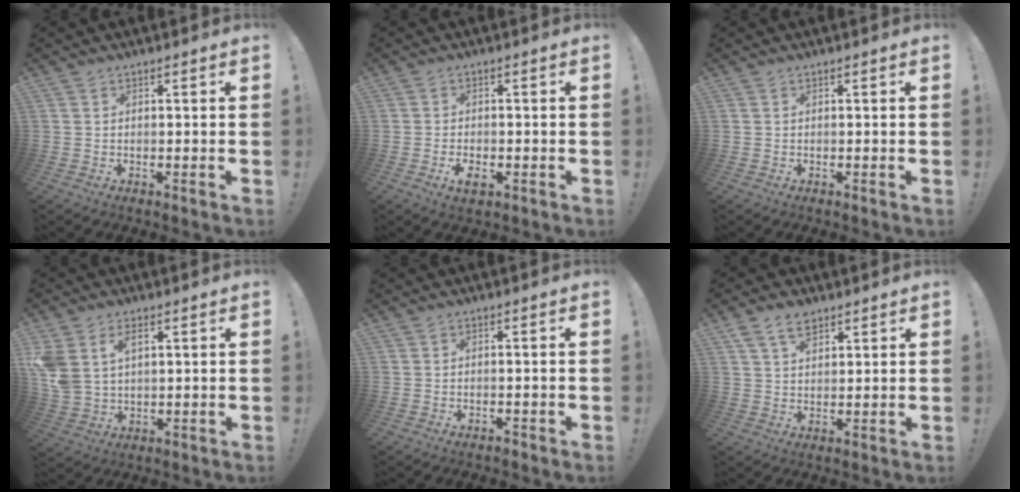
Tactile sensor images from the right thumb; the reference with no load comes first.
{"total": 3.9, "force": [-1.7, 2.2, 2.8], "torque": [-0.053, 0.003, -0.030]}
{"total": 0.0}
{"total": 7.6, "force": [3.5, 5.0, 4.5], "torque": [-0.091, -0.011, 0.066]}
{"total": 1.0, "force": [-0.9, -0.1, 0.5], "torque": [-0.012, 0.000, -0.015]}
{"total": 6.1, "force": [4.1, 3.5, 2.9], "torque": [-0.050, -0.010, 0.077]}